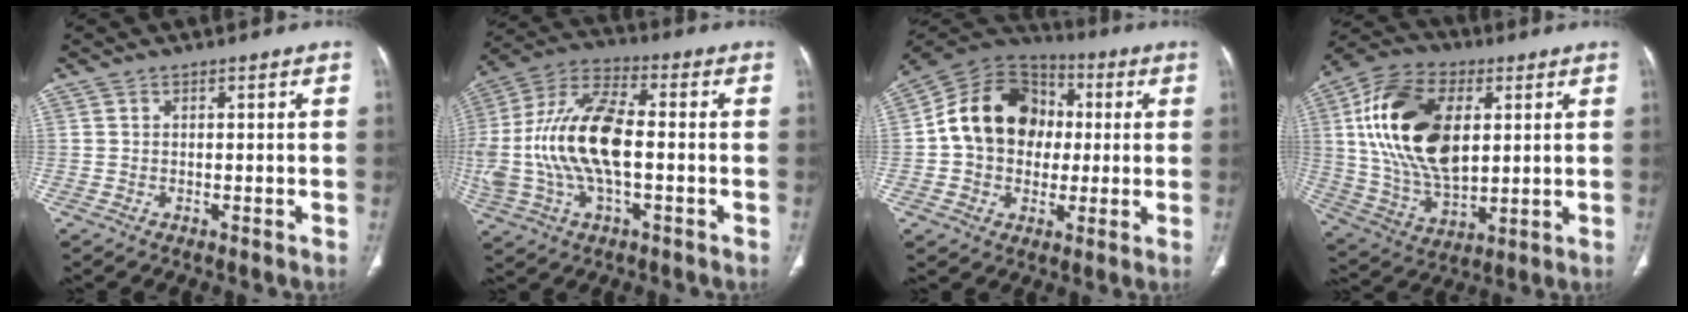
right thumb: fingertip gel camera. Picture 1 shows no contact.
{"total": 19.3, "force": [-1.4, 8.9, 17.1], "torque": [-0.376, 0.025, -0.026]}
{"total": 17.5, "force": [1.1, 14.0, 10.4], "torque": [-0.143, 0.028, 0.009]}
{"total": 22.4, "force": [4.8, 13.1, 17.5], "torque": [-0.314, -0.008, 0.090]}